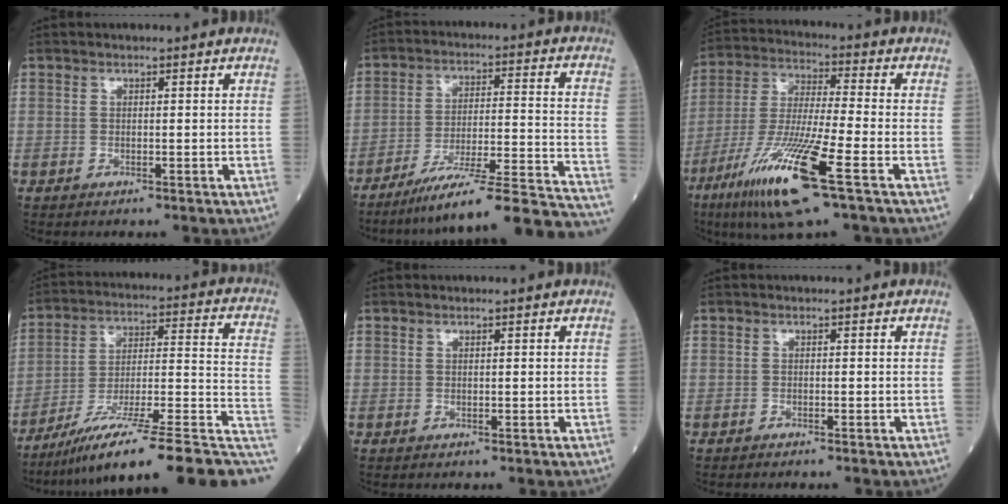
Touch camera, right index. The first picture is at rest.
{"total": 24.1, "force": [-21.8, -0.8, 10.4], "torque": [-0.084, -0.003, -0.309]}
{"total": 15.9, "force": [-7.8, 0.4, 13.8], "torque": [-0.290, -0.035, -0.147]}
{"total": 23.3, "force": [-16.3, 1.6, 16.5], "torque": [-0.178, 0.021, -0.261]}
{"total": 0.0}
{"total": 0.7, "force": [-0.7, 0.0, 0.2], "torque": [-0.005, 0.000, -0.013]}